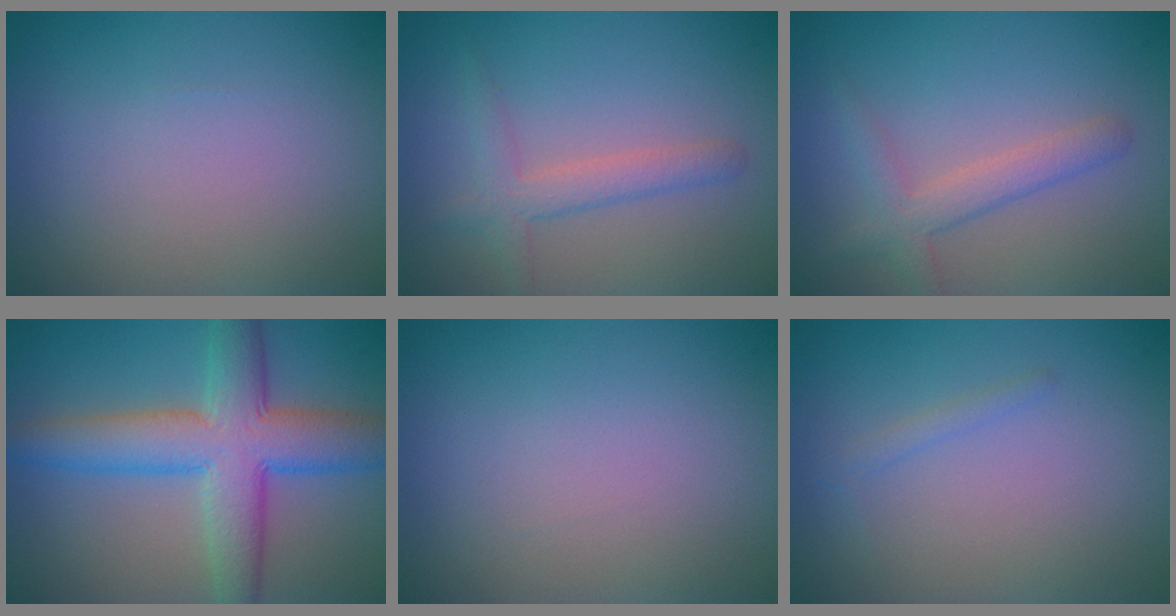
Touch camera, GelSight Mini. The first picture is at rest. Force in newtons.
{"total": 2.5, "press": 2.5, "slide": 0.2}
{"total": 2.7, "press": 2.7, "slide": 0.1}
{"total": 7.9, "press": 7.9, "slide": 0.2}
{"total": 0.0}
{"total": 0.8, "press": 0.8, "slide": 0.0}